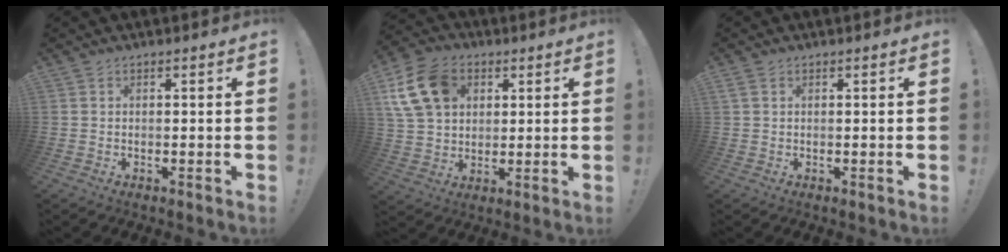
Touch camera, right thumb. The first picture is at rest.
{"total": 15.2, "force": [5.7, 11.3, 8.4], "torque": [-0.154, -0.014, 0.117]}
{"total": 1.3, "force": [0.6, 0.8, 0.8], "torque": [-0.022, 0.005, 0.012]}